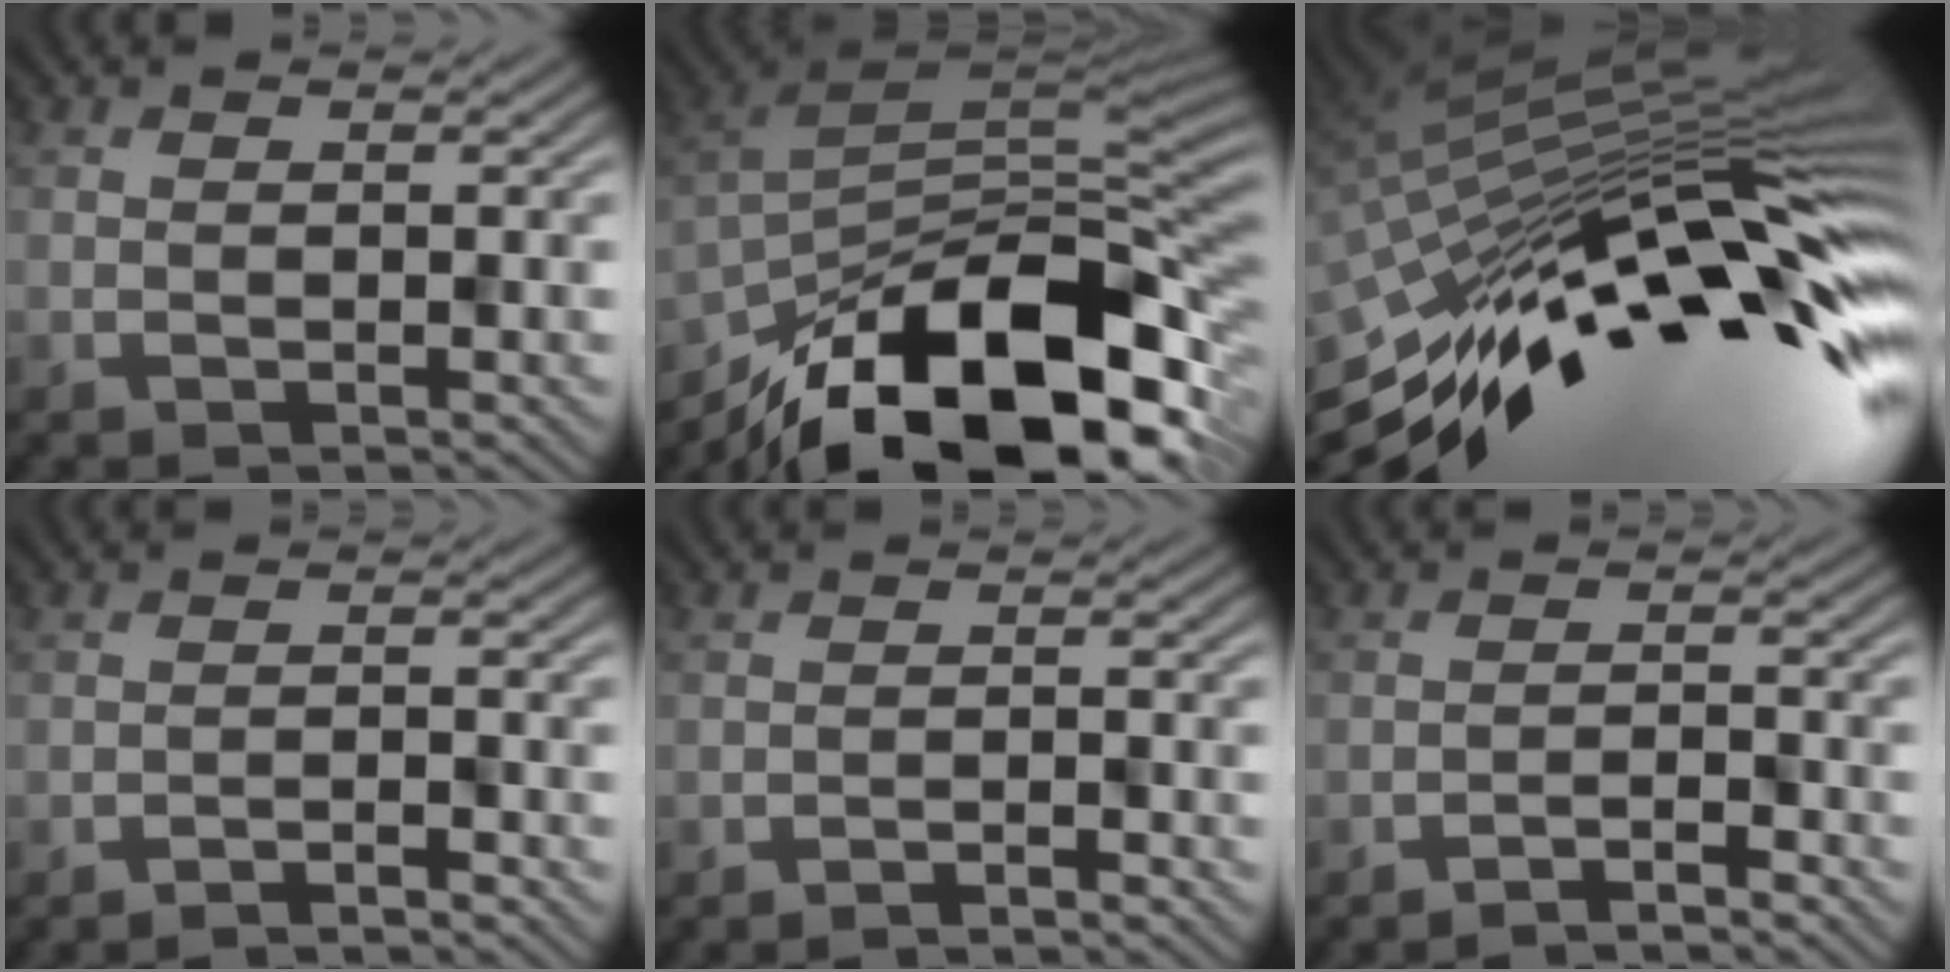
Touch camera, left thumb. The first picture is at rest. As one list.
[{"total": 17.1, "force": [-10.3, 7.4, 11.4], "torque": [-0.219, -0.028, -0.168]}, {"total": 17.8, "force": [-5.2, 4.9, 16.2], "torque": [-0.278, 0.012, -0.114]}, {"total": 2.0, "force": [-1.8, 0.1, 0.8], "torque": [-0.010, 0.003, -0.033]}, {"total": 1.6, "force": [-1.5, 0.1, 0.6], "torque": [-0.008, 0.002, -0.028]}, {"total": 2.7, "force": [-2.5, 0.2, 1.2], "torque": [-0.018, 0.006, -0.046]}]